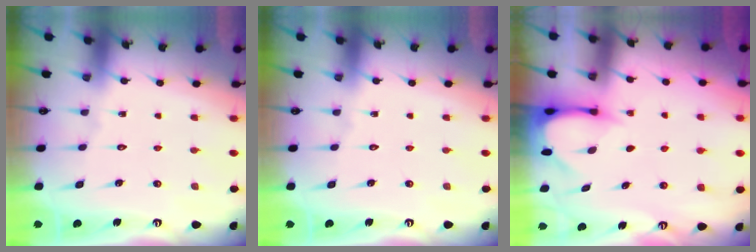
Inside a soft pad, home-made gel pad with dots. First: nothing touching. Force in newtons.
{"total": 0.0}
{"total": 3.8, "press": 3.8, "slide": 0.3}